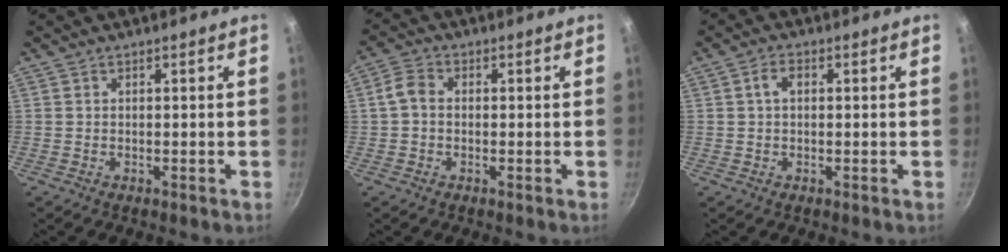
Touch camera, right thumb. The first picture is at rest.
{"total": 3.9, "force": [-0.2, 3.0, 2.4], "torque": [-0.048, 0.013, -0.013]}
{"total": 2.7, "force": [0.4, 1.8, 2.0], "torque": [-0.031, 0.008, 0.005]}